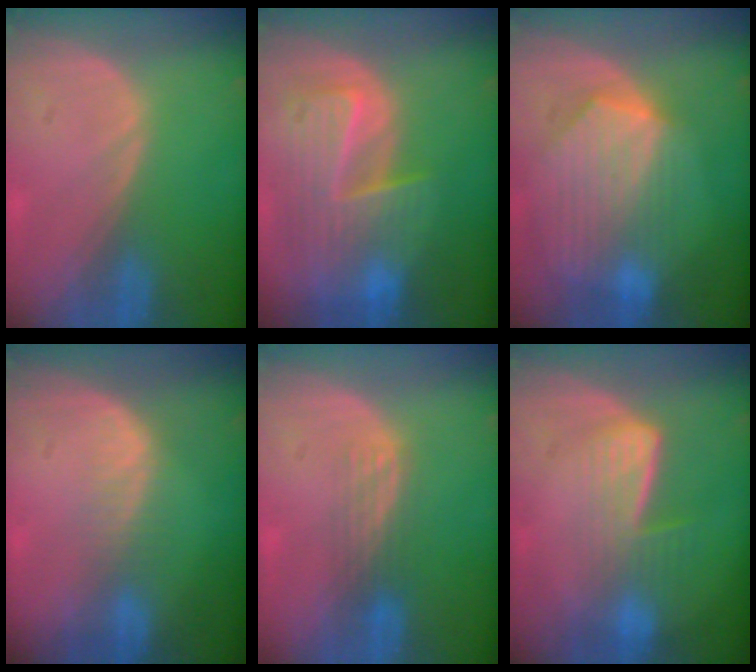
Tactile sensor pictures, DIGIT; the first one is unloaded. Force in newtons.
{"total": 10.2, "press": 8.8, "slide": 5.0}
{"total": 9.8, "press": 8.7, "slide": 4.5}
{"total": 2.7, "press": 2.3, "slide": 1.5}
{"total": 2.9, "press": 2.7, "slide": 1.2}
{"total": 7.0, "press": 5.9, "slide": 3.8}